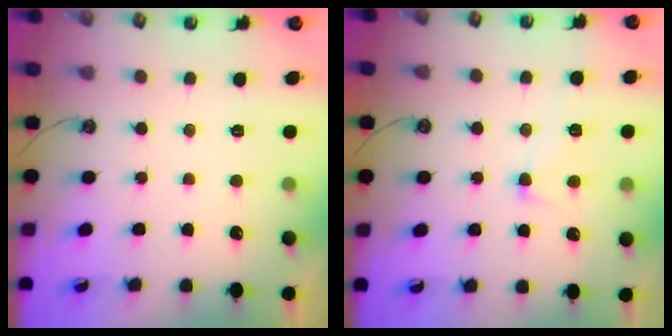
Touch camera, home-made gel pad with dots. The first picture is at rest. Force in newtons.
{"total": 3.5, "press": 3.4, "slide": 0.9}